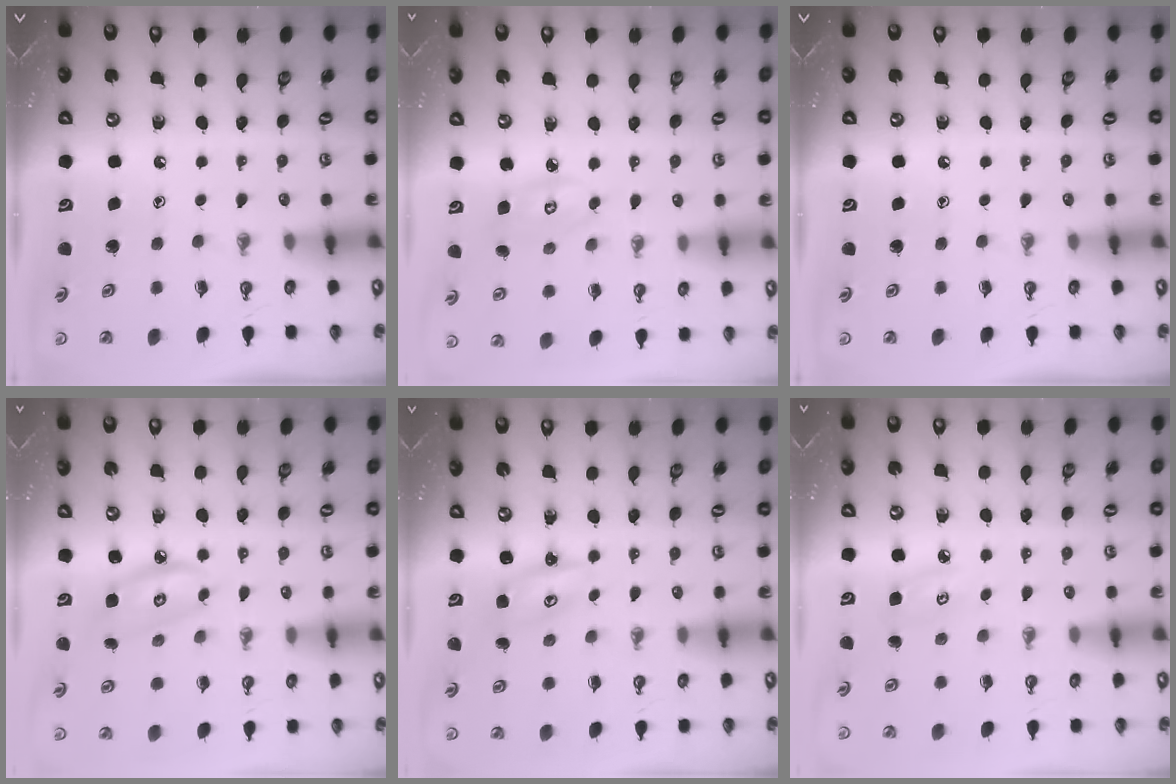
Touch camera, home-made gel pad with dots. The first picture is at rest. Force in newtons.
{"total": 4.7, "press": 4.6, "slide": 0.3}
{"total": 0.0}
{"total": 6.7, "press": 6.6, "slide": 0.4}
{"total": 2.6, "press": 2.6, "slide": 0.2}
{"total": 4.6, "press": 4.6, "slide": 0.4}